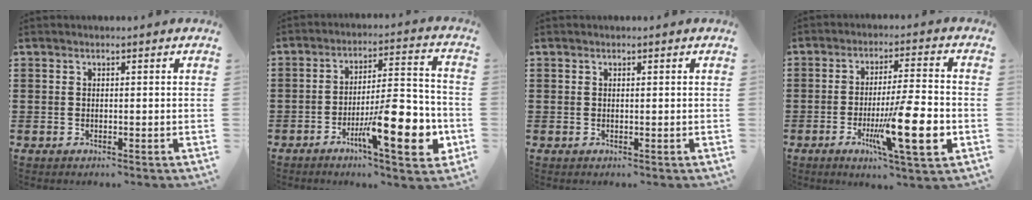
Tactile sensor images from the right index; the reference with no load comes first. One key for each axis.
{"total": 13.6, "fx": -5.6, "fy": 3.7, "fz": 11.8, "tx": -0.186, "ty": 0.003, "tz": -0.093}
{"total": 0.0}
{"total": 13.1, "fx": -4.0, "fy": 2.0, "fz": 12.4, "tx": -0.224, "ty": -0.011, "tz": -0.066}